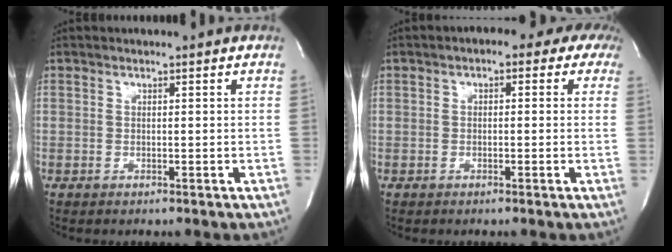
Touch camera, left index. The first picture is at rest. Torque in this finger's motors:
{"motor_torque": [1.05, -1.03, 0.44, 0.00]}